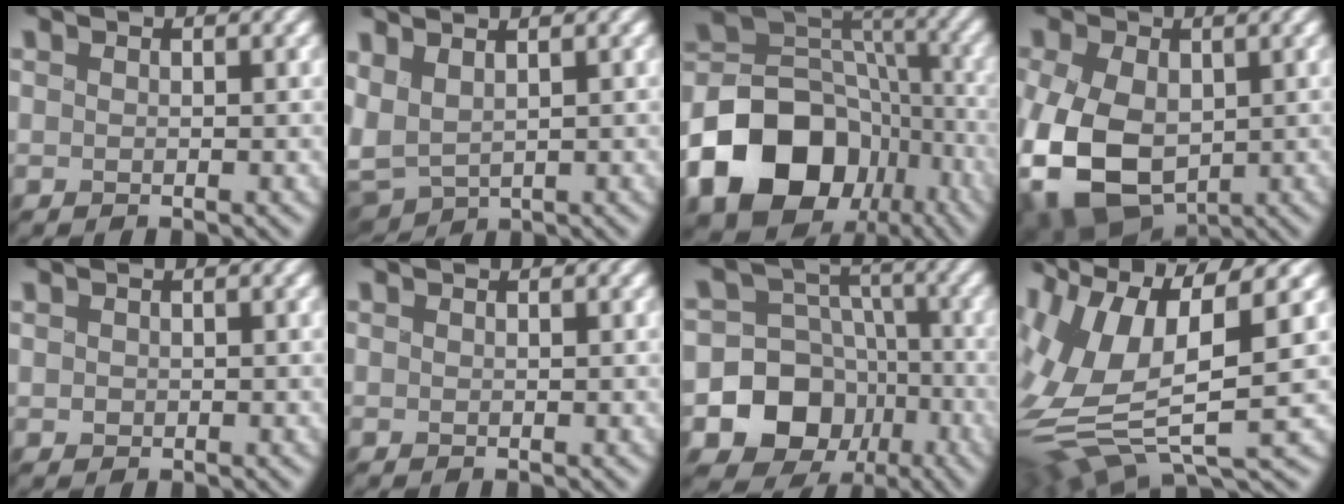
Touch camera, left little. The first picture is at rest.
{"total": 3.3, "force": [0.7, 1.8, 2.7], "torque": [-0.069, 0.007, 0.011]}
{"total": 18.3, "force": [-9.4, 13.8, 7.4], "torque": [-0.136, -0.027, -0.169]}
{"total": 9.6, "force": [-2.0, 6.4, 6.8], "torque": [-0.183, -0.025, -0.032]}
{"total": 0.5, "force": [0.1, 0.5, 0.2], "torque": [-0.003, 0.000, 0.004]}
{"total": 0.0}
{"total": 13.9, "force": [-6.8, 11.5, 3.7], "torque": [-0.052, -0.029, -0.136]}
{"total": 12.3, "force": [0.9, 5.0, 11.2], "torque": [-0.243, -0.007, 0.022]}